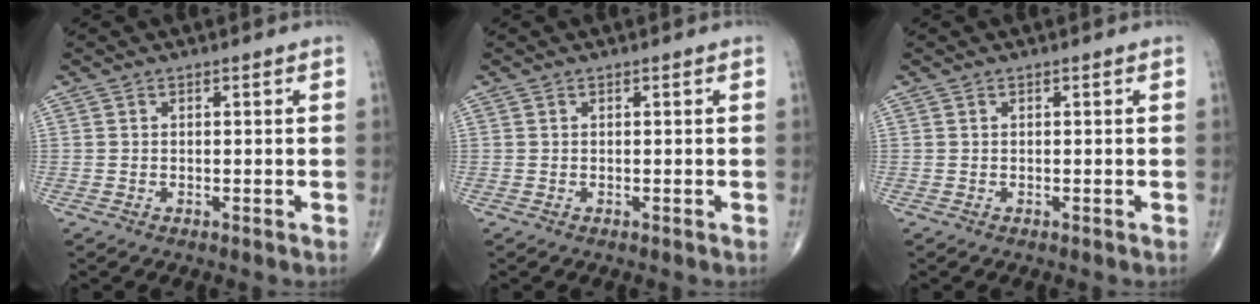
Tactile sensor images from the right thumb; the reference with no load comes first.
{"total": 0.0}
{"total": 0.0}